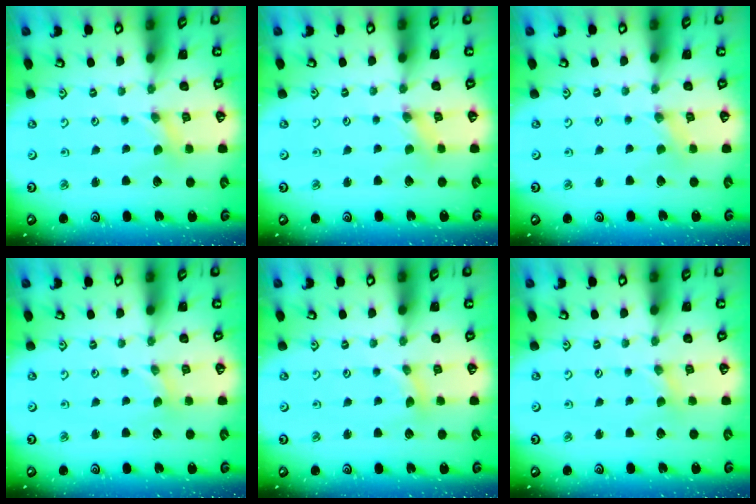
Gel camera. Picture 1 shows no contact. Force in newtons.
{"total": 1.3, "press": 1.3, "slide": 0.2}
{"total": 0.0}
{"total": 0.0}
{"total": 2.9, "press": 2.8, "slide": 0.4}
{"total": 0.5, "press": 0.5, "slide": 0.1}